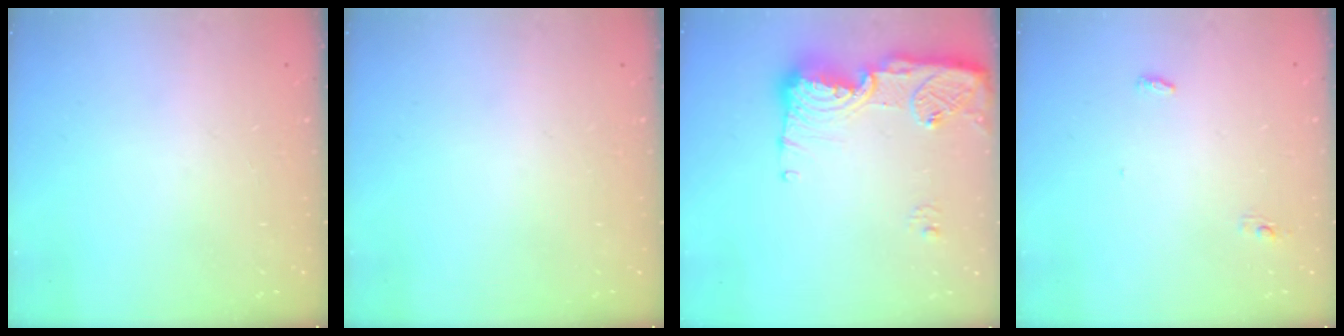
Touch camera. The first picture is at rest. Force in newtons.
{"total": 0.0}
{"total": 15.8, "press": 15.7, "slide": 1.4}
{"total": 3.6, "press": 3.5, "slide": 0.9}